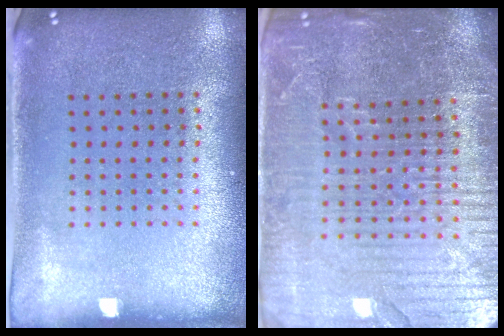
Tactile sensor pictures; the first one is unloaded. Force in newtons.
{"total": 5.4, "press": 4.9, "slide": 2.3}